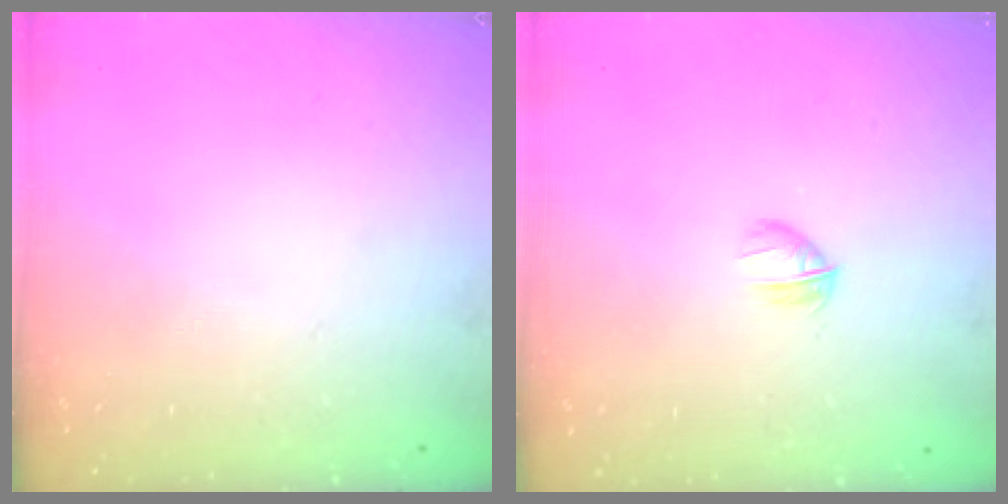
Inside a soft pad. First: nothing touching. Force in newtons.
{"total": 3.2, "press": 3.1, "slide": 0.9}